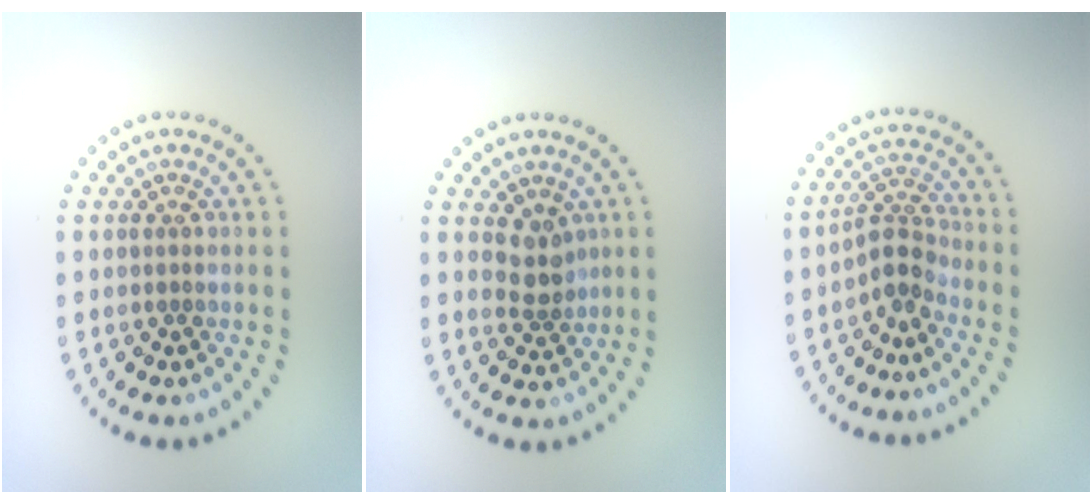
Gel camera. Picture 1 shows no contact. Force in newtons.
{"total": 2.3, "press": 1.8, "slide": 1.4}
{"total": 2.4, "press": 1.7, "slide": 1.7}